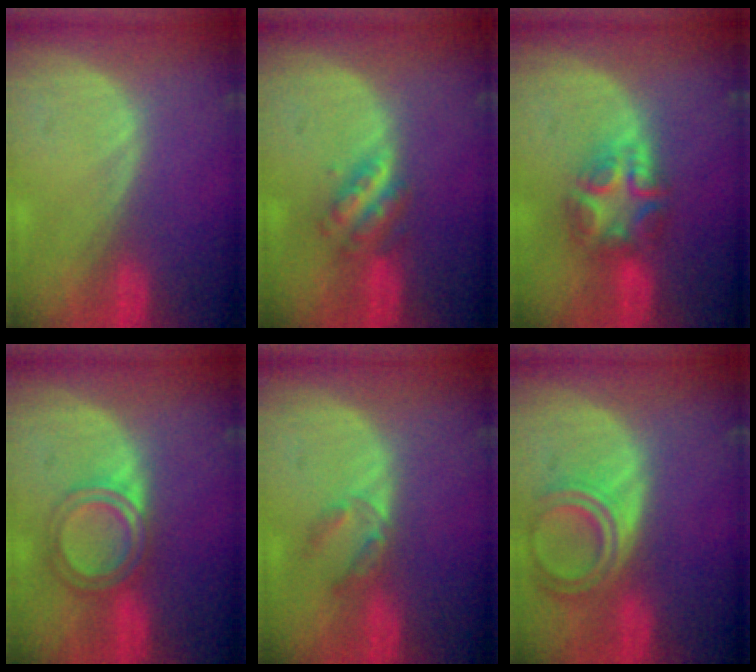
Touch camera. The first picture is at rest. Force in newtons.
{"total": 4.8, "press": 4.4, "slide": 1.9}
{"total": 7.1, "press": 6.3, "slide": 3.2}
{"total": 4.7, "press": 4.7, "slide": 0.2}
{"total": 2.9, "press": 2.7, "slide": 1.0}
{"total": 6.5, "press": 5.9, "slide": 2.8}